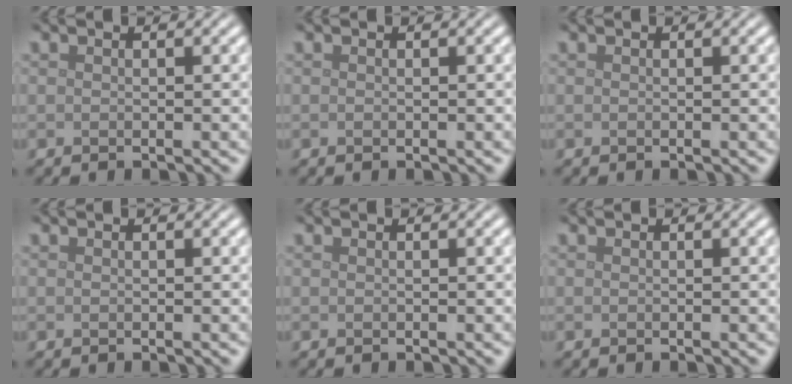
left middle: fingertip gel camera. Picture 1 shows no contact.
{"total": 0.0}
{"total": 0.0}
{"total": 0.0}
{"total": 0.0}
{"total": 0.0}